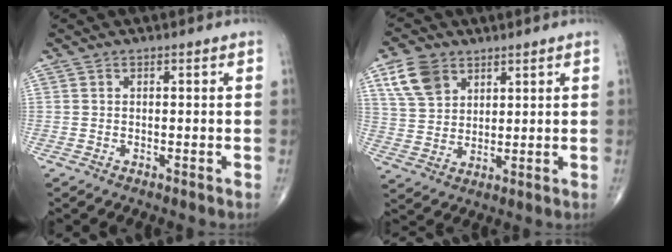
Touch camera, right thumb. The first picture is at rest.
{"total": 8.5, "force": [4.6, 5.8, 4.2], "torque": [-0.066, -0.013, 0.093]}